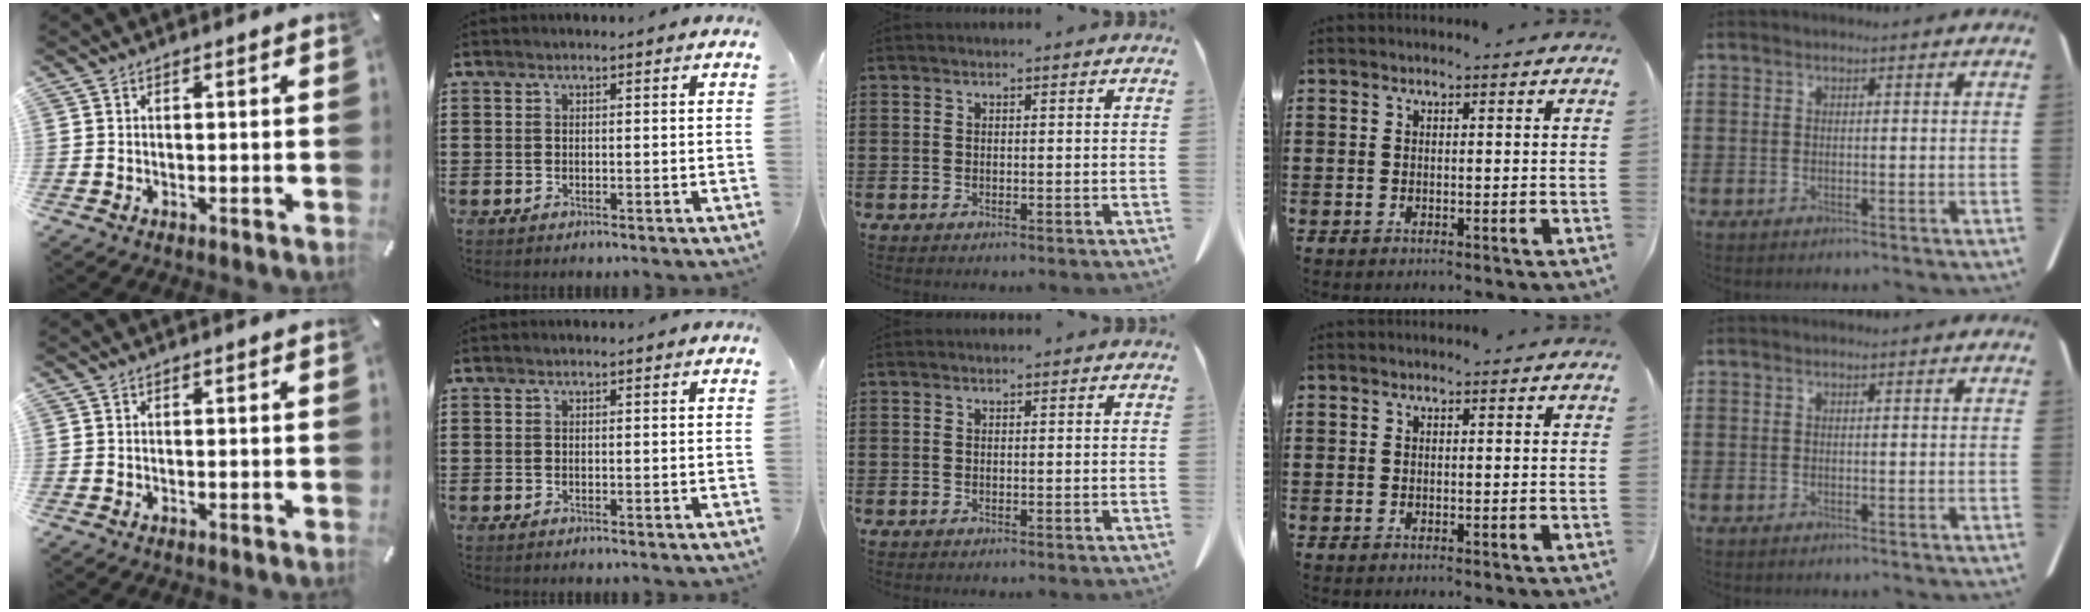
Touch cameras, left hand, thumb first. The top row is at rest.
{}